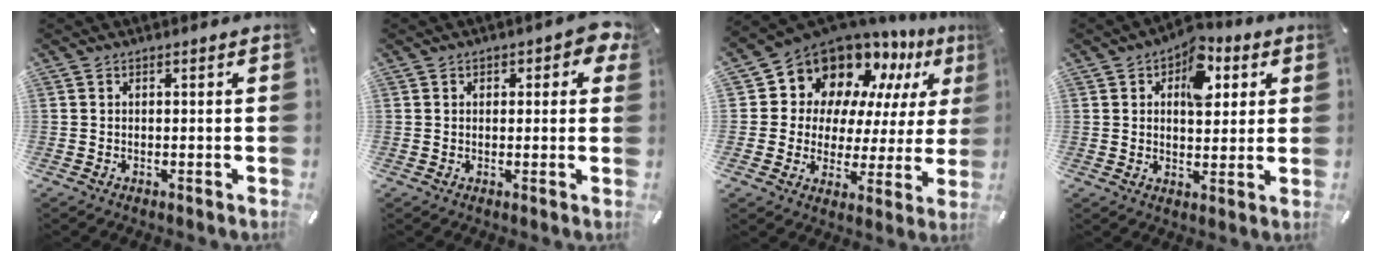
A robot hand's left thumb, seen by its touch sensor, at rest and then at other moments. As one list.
[{"total": 3.4, "force": [1.0, 2.1, 2.5], "torque": [-0.026, 0.000, 0.011]}, {"total": 13.0, "force": [10.2, 7.8, 2.1], "torque": [-0.052, -0.104, 0.184]}, {"total": 10.8, "force": [4.2, 6.9, 7.1], "torque": [-0.086, -0.010, 0.068]}]